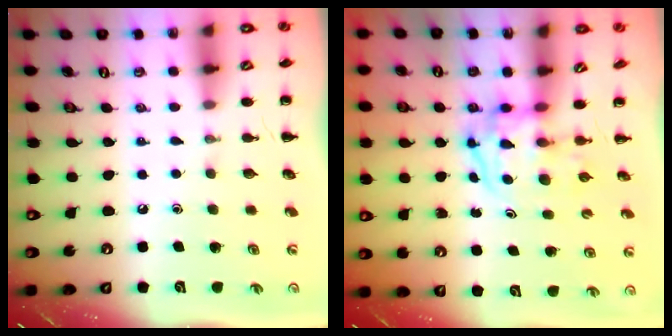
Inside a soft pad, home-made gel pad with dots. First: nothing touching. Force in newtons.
{"total": 3.5, "press": 3.5, "slide": 0.5}